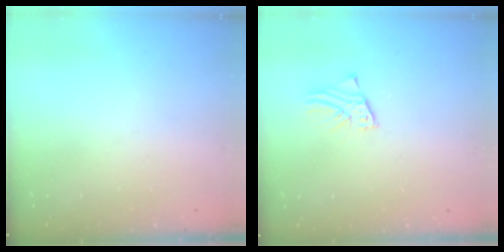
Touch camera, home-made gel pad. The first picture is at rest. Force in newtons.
{"total": 1.6, "press": 1.6, "slide": 0.2}